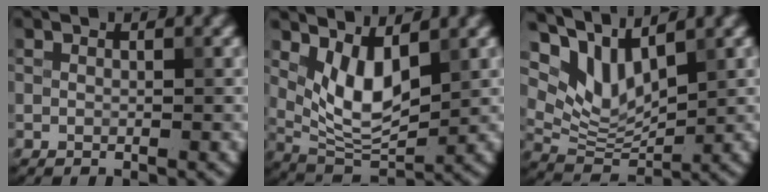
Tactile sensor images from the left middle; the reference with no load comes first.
{"total": 5.5, "force": [1.9, 2.4, 4.5], "torque": [-0.088, -0.015, 0.045]}
{"total": 5.6, "force": [4.2, 2.2, 2.9], "torque": [-0.073, -0.007, 0.082]}